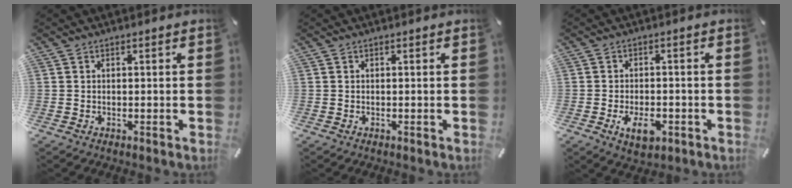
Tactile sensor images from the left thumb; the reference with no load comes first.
{"total": 0.0}
{"total": 5.9, "force": [-2.2, 3.4, 4.3], "torque": [-0.079, 0.004, -0.040]}